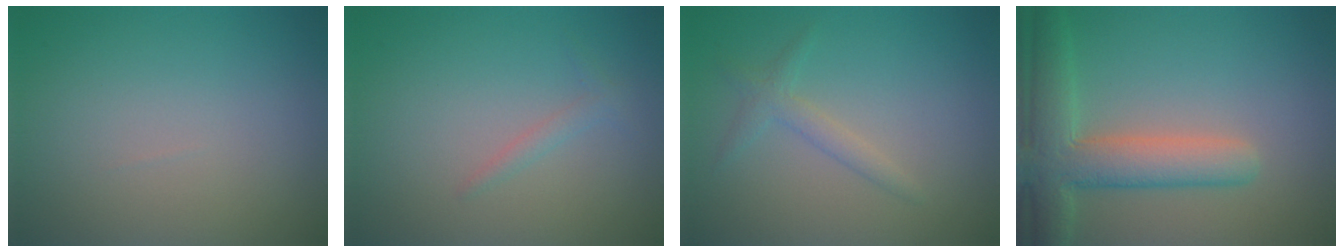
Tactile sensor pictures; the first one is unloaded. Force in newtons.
{"total": 1.0, "press": 1.0, "slide": 0.1}
{"total": 1.6, "press": 1.6, "slide": 0.0}
{"total": 5.9, "press": 5.9, "slide": 0.5}